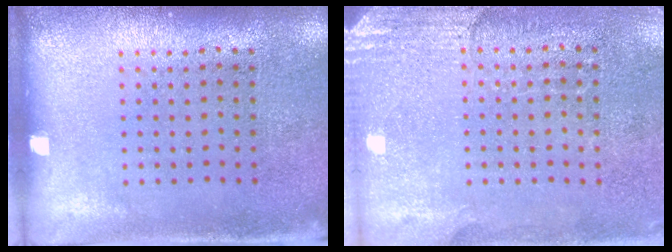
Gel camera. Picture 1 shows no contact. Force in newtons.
{"total": 2.8, "press": 2.5, "slide": 1.3}